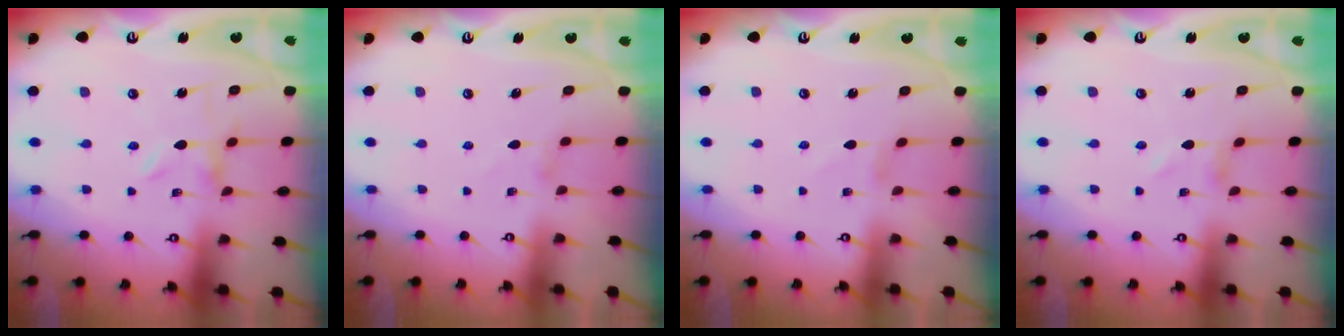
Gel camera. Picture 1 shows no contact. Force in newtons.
{"total": 1.2, "press": 1.1, "slide": 0.3}
{"total": 0.6, "press": 0.6, "slide": 0.2}
{"total": 0.8, "press": 0.8, "slide": 0.1}